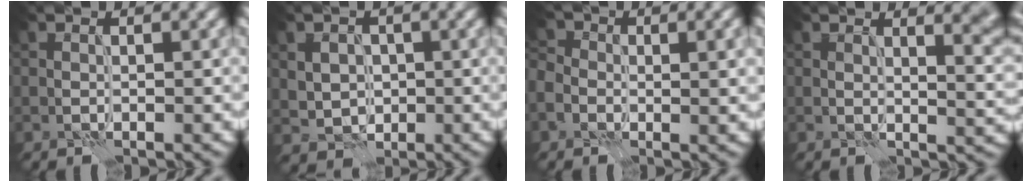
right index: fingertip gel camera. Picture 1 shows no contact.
{"total": 2.5, "force": [0.0, 2.2, 1.0], "torque": [-0.019, -0.005, 0.008]}
{"total": 4.9, "force": [-0.4, 3.4, 3.5], "torque": [-0.056, -0.002, -0.012]}
{"total": 6.8, "force": [3.6, 2.6, 5.1], "torque": [-0.026, 0.014, 0.045]}